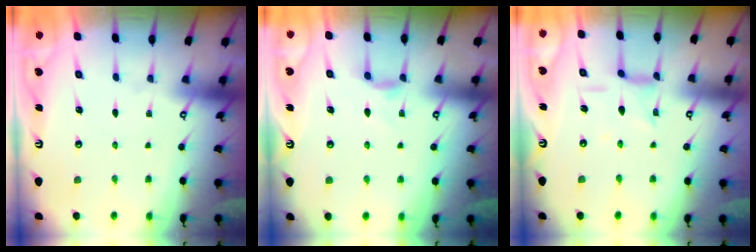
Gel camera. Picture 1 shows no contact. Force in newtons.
{"total": 5.3, "press": 5.2, "slide": 0.8}
{"total": 7.2, "press": 7.2, "slide": 0.6}